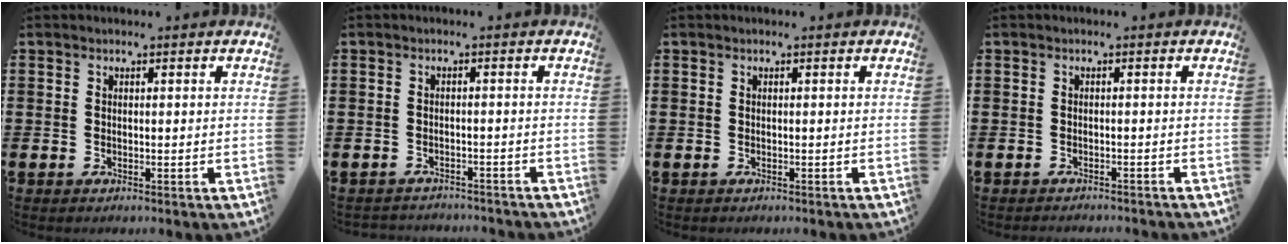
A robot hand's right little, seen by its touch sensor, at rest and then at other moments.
{"total": 1.4, "force": [-1.4, 0.0, -0.1], "torque": [-0.003, 0.002, -0.032]}
{"total": 0.0}
{"total": 0.8, "force": [-0.8, -0.1, -0.1], "torque": [0.000, 0.000, -0.018]}